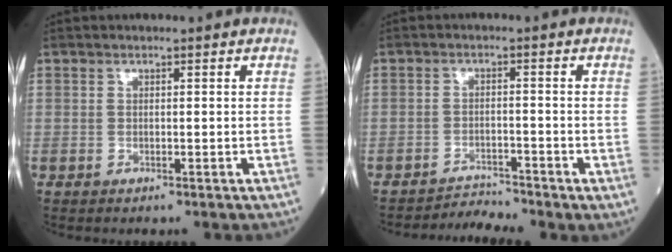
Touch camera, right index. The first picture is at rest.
{"total": 2.7, "force": [-2.5, -0.6, -0.8], "torque": [0.016, -0.008, -0.039]}